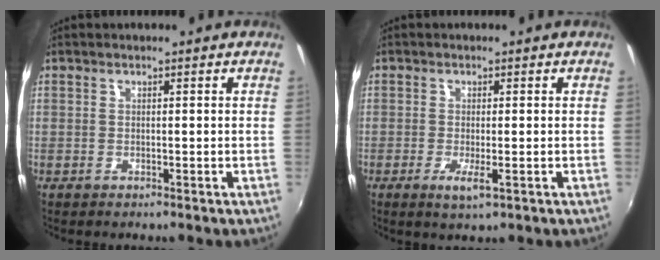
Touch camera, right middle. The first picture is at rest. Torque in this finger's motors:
{"motor_torque": [1.03, -1.11, 0.00, 0.04]}